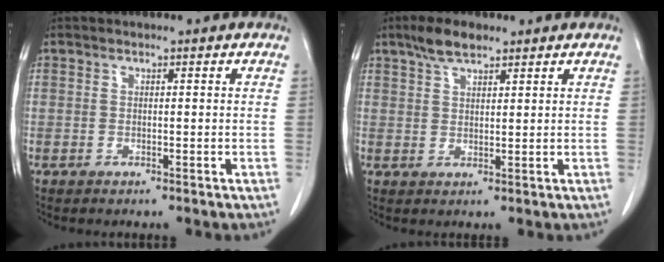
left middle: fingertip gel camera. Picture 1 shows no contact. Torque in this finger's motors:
{"motor_torque": [0.70, -0.64, 0.06, 0.00]}